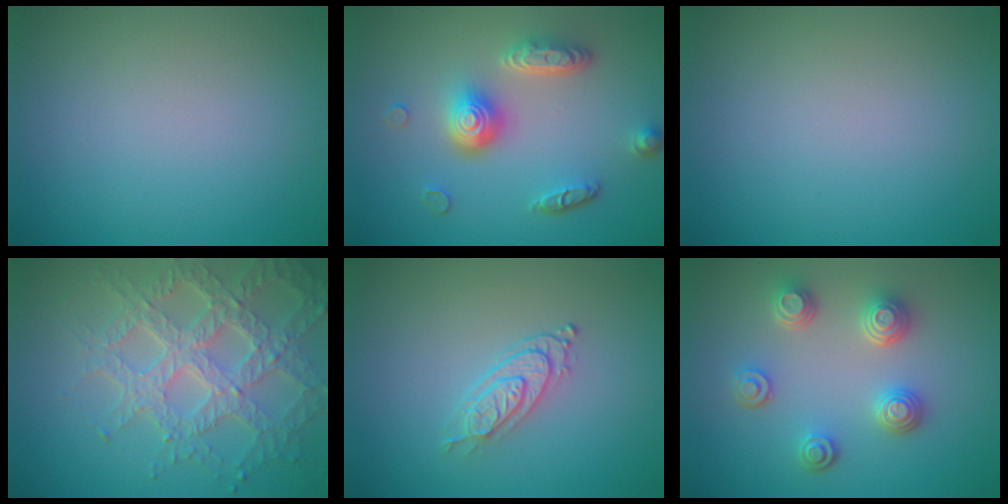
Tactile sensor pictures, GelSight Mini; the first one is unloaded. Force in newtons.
{"total": 4.8, "press": 3.7, "slide": 3.0}
{"total": 0.0}
{"total": 6.8, "press": 5.3, "slide": 4.3}
{"total": 2.7, "press": 2.1, "slide": 1.7}
{"total": 3.9, "press": 3.3, "slide": 2.0}